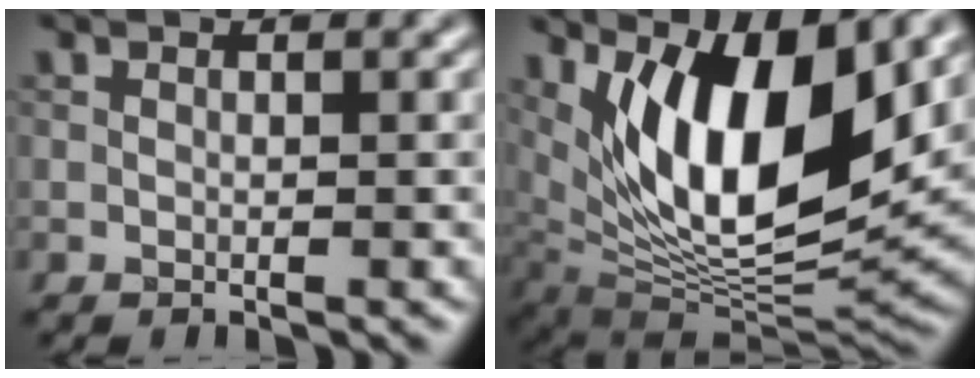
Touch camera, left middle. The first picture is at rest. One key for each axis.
{"total": 12.2, "fx": 4.1, "fy": 4.7, "fz": 10.4, "tx": -0.173, "ty": -0.021, "tz": 0.081}